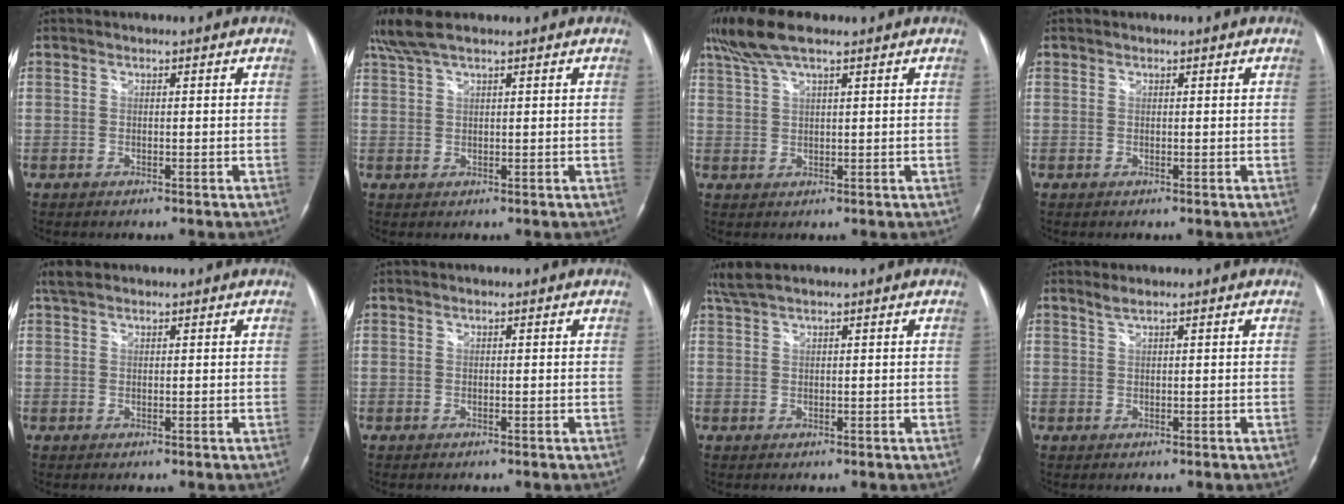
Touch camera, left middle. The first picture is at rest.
{"total": 5.3, "force": [4.2, 0.9, 3.3], "torque": [-0.077, 0.028, 0.083]}
{"total": 7.3, "force": [5.5, 1.2, 4.7], "torque": [-0.106, 0.031, 0.105]}
{"total": 0.0}
{"total": 2.2, "force": [1.8, 0.9, 1.0], "torque": [-0.026, 0.018, 0.035]}
{"total": 0.0}
{"total": 2.8, "force": [2.3, 0.0, 1.5], "torque": [-0.042, 0.022, 0.052]}
{"total": 1.1, "force": [0.9, -0.1, 0.7], "torque": [-0.019, 0.008, 0.020]}